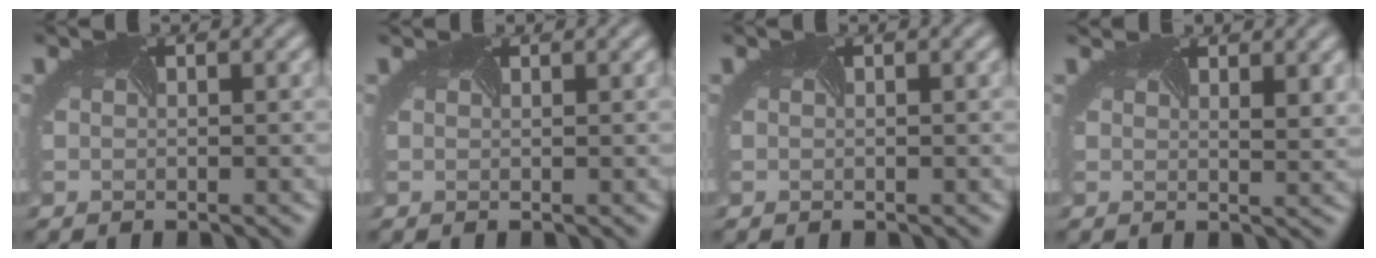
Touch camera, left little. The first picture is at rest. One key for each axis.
{"total": 1.4, "fx": 1.3, "fy": 0.3, "fz": 0.4, "tx": -0.012, "ty": 0.001, "tz": 0.015}
{"total": 0.0}
{"total": 3.7, "fx": 2.8, "fy": 1.3, "fz": 2.0, "tx": -0.026, "ty": 0.002, "tz": 0.038}